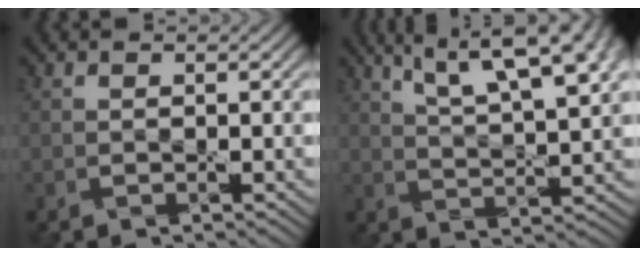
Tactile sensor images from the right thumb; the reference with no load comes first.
{"total": 13.2, "force": [7.7, 3.9, 10.0], "torque": [-0.166, 0.021, 0.106]}